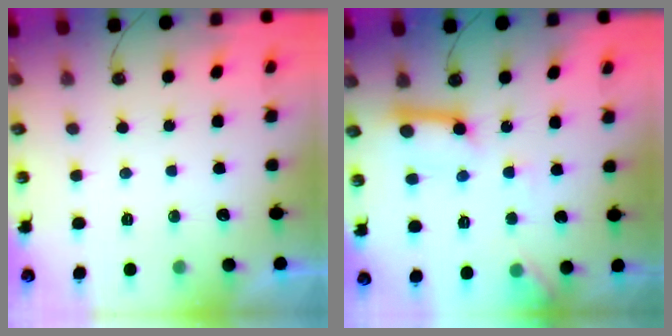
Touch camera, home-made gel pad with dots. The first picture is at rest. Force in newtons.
{"total": 11.8, "press": 11.8, "slide": 1.3}